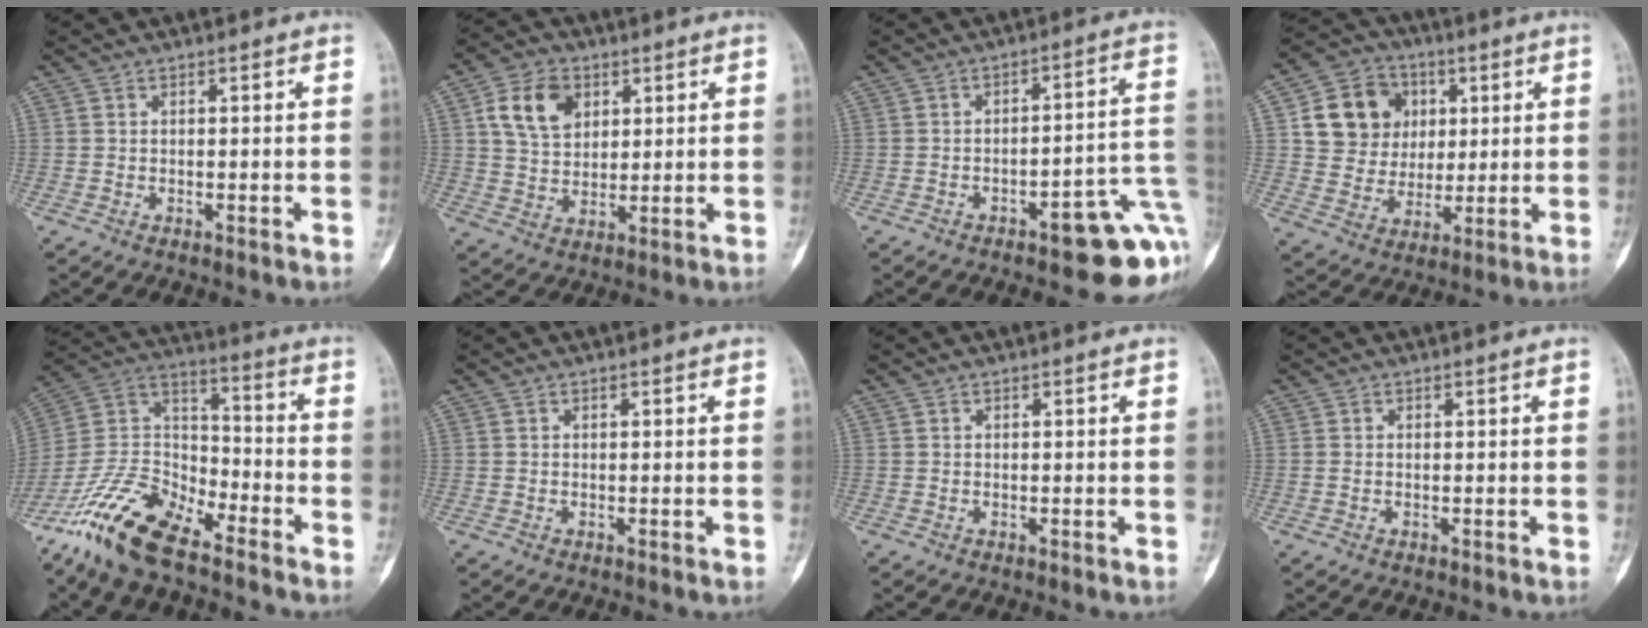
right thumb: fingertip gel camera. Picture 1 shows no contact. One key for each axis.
{"total": 10.0, "fx": 3.7, "fy": 7.0, "fz": 6.0, "tx": -0.087, "ty": -0.007, "tz": 0.069}
{"total": 14.9, "fx": -5.7, "fy": 5.2, "fz": 12.7, "tx": -0.091, "ty": 0.046, "tz": -0.060}
{"total": 13.7, "fx": 3.7, "fy": 12.1, "fz": 5.3, "tx": -0.054, "ty": 0.000, "tz": 0.069}
{"total": 17.2, "fx": -12.6, "fy": 6.5, "fz": 9.6, "tx": -0.181, "ty": 0.071, "tz": -0.245}
{"total": 0.0}
{"total": 0.0}
{"total": 0.6, "fx": 0.0, "fy": 0.4, "fz": 0.4, "tx": -0.015, "ty": 0.002, "tz": 0.003}